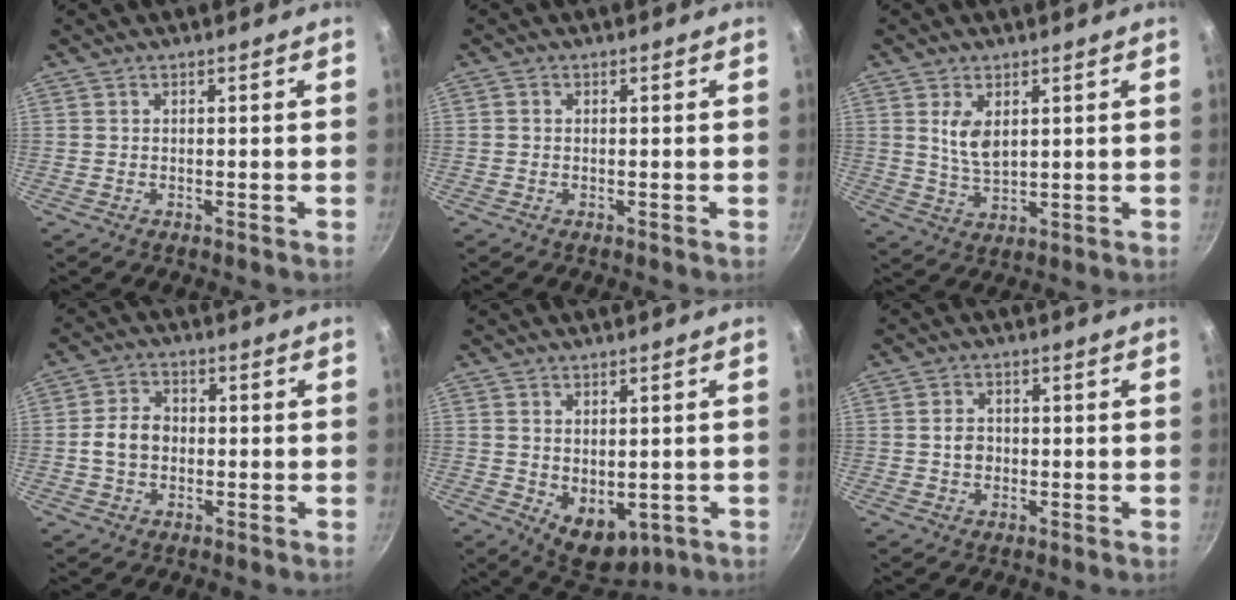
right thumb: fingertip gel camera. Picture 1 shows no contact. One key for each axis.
{"total": 0.7, "fx": -0.1, "fy": 0.7, "fz": 0.3, "tx": -0.004, "ty": 0.003, "tz": -0.003}
{"total": 5.8, "fx": 1.9, "fy": 3.2, "fz": 4.4, "tx": -0.072, "ty": -0.023, "tz": 0.041}
{"total": 6.1, "fx": -0.6, "fy": 4.8, "fz": 3.7, "tx": -0.050, "ty": 0.020, "tz": -0.017}
{"total": 8.2, "fx": -0.8, "fy": 5.6, "fz": 6.0, "tx": -0.062, "ty": -0.013, "tz": 0.008}
{"total": 3.1, "fx": -0.2, "fy": 2.6, "fz": 1.7, "tx": -0.017, "ty": 0.007, "tz": -0.007}